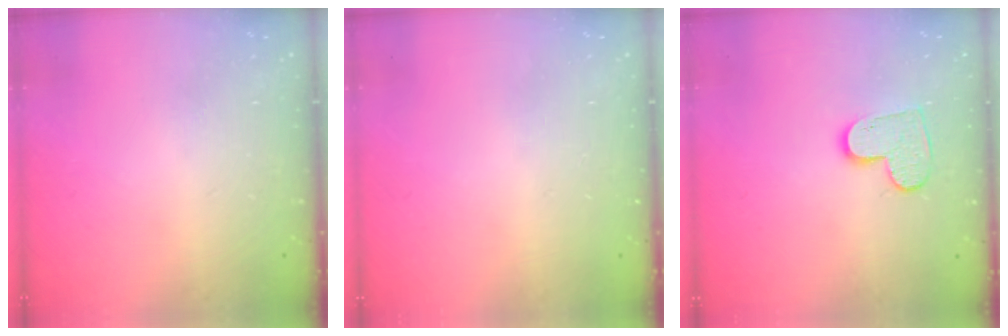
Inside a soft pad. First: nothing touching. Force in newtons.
{"total": 0.7, "press": 0.7, "slide": 0.1}
{"total": 9.0, "press": 9.0, "slide": 0.7}